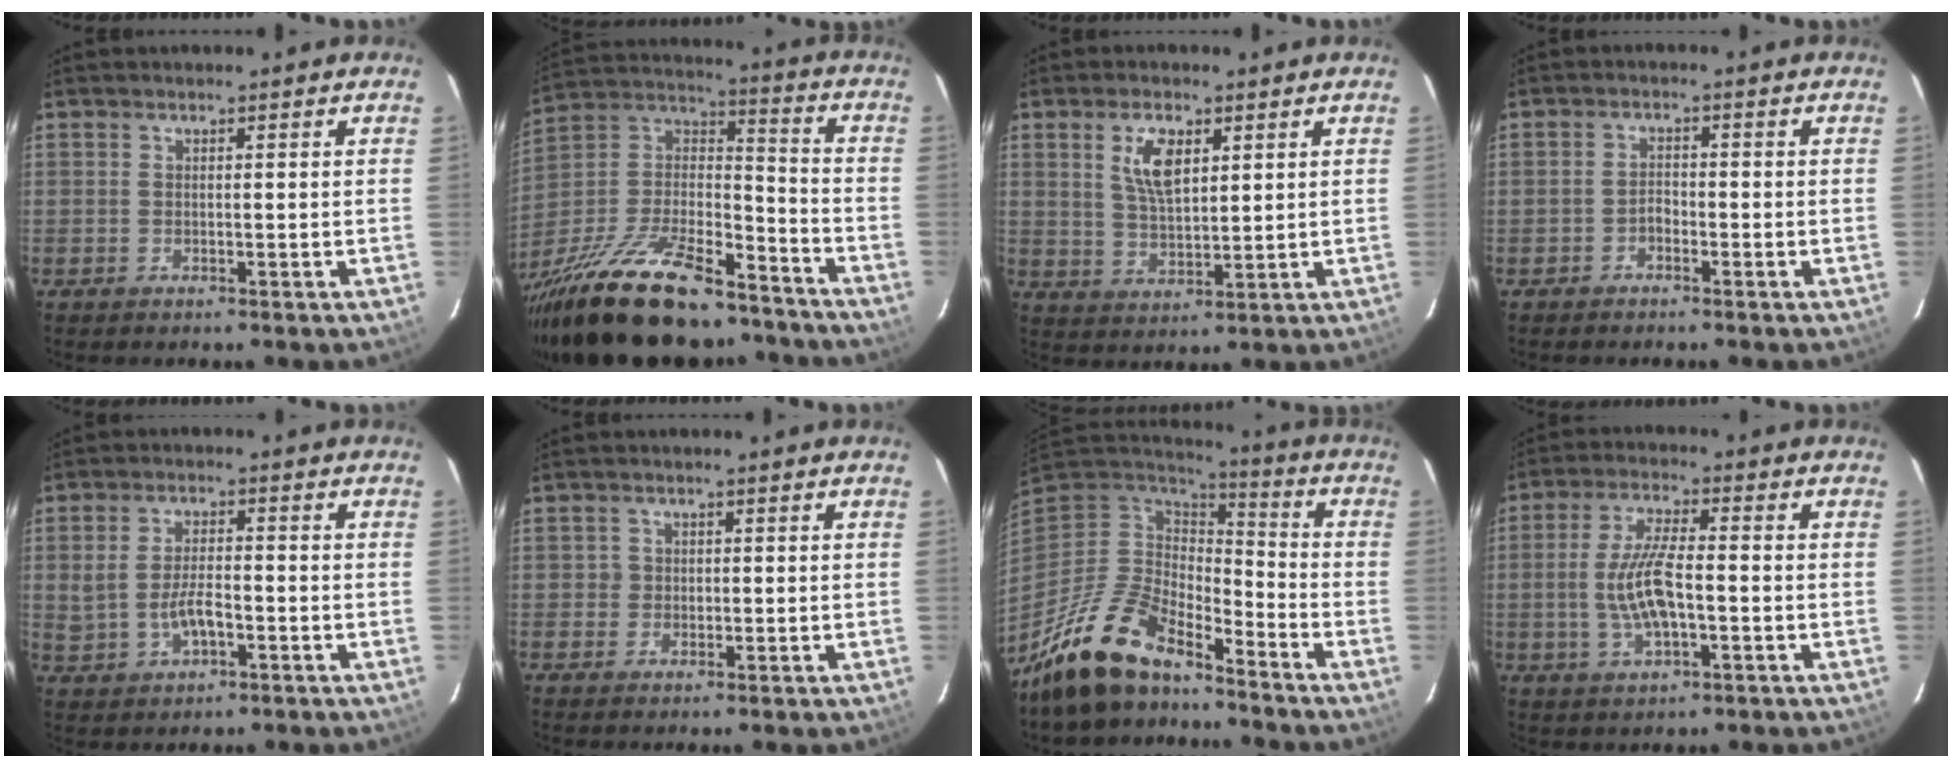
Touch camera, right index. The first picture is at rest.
{"total": 29.4, "force": [-21.5, 10.5, 17.1], "torque": [-0.340, -0.009, -0.341]}
{"total": 7.0, "force": [2.9, 3.3, 5.5], "torque": [-0.101, 0.005, 0.060]}
{"total": 1.7, "force": [-1.2, 1.0, 0.6], "torque": [-0.012, 0.006, -0.020]}
{"total": 5.7, "force": [-1.3, 2.8, 4.7], "torque": [-0.098, 0.000, -0.013]}
{"total": 1.8, "force": [-0.1, 1.8, 0.0], "torque": [0.002, 0.003, -0.002]}
{"total": 16.8, "force": [-13.2, 6.3, 8.3], "torque": [-0.181, -0.013, -0.246]}
{"total": 9.0, "force": [-1.7, 2.7, 8.4], "torque": [-0.168, -0.001, -0.030]}